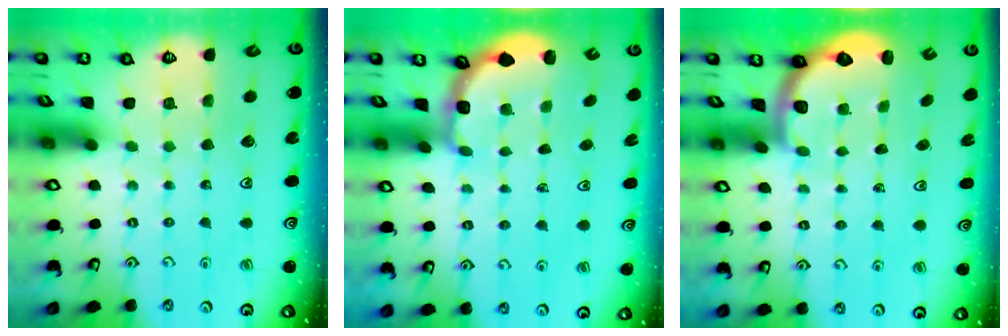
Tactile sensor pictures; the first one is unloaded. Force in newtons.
{"total": 2.7, "press": 2.4, "slide": 1.4}
{"total": 2.5, "press": 2.1, "slide": 1.4}